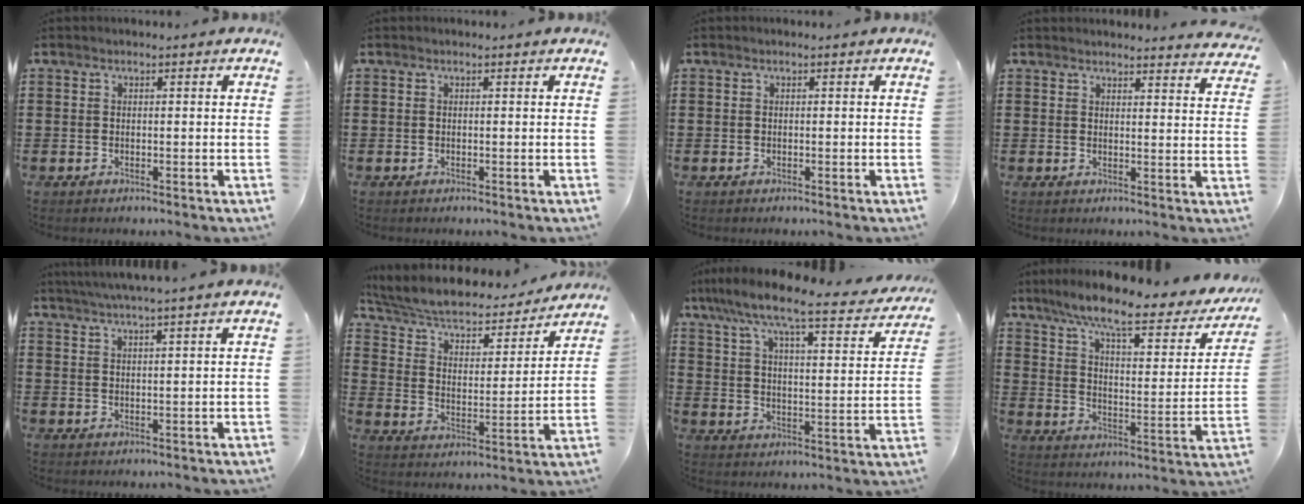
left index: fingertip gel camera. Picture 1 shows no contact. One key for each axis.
{"total": 0.0}
{"total": 0.0}
{"total": 2.8, "fx": 2.8, "fy": 0.1, "fz": 0.0, "tx": -0.001, "ty": -0.016, "tz": 0.051}
{"total": 2.8, "fx": 2.5, "fy": -0.9, "fz": 1.0, "tx": -0.024, "ty": -0.006, "tz": 0.044}
{"total": 5.8, "fx": 5.0, "fy": 1.6, "fz": 2.5, "tx": -0.072, "ty": -0.038, "tz": 0.081}
{"total": 7.8, "fx": 6.6, "fy": 0.3, "fz": 4.2, "tx": -0.111, "ty": -0.044, "tz": 0.105}
{"total": 10.0, "fx": 8.2, "fy": 0.8, "fz": 5.8, "tx": -0.135, "ty": -0.048, "tz": 0.134}